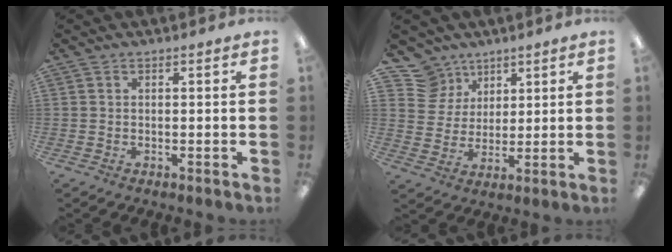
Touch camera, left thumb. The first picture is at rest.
{"total": 10.0, "force": [6.5, 7.6, 0.8], "torque": [-0.031, -0.040, 0.130]}